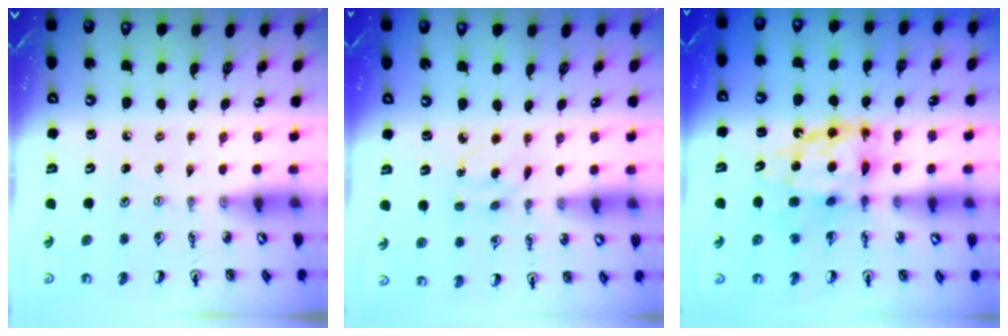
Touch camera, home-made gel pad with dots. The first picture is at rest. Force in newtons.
{"total": 4.6, "press": 4.6, "slide": 0.5}
{"total": 11.5, "press": 11.5, "slide": 1.2}